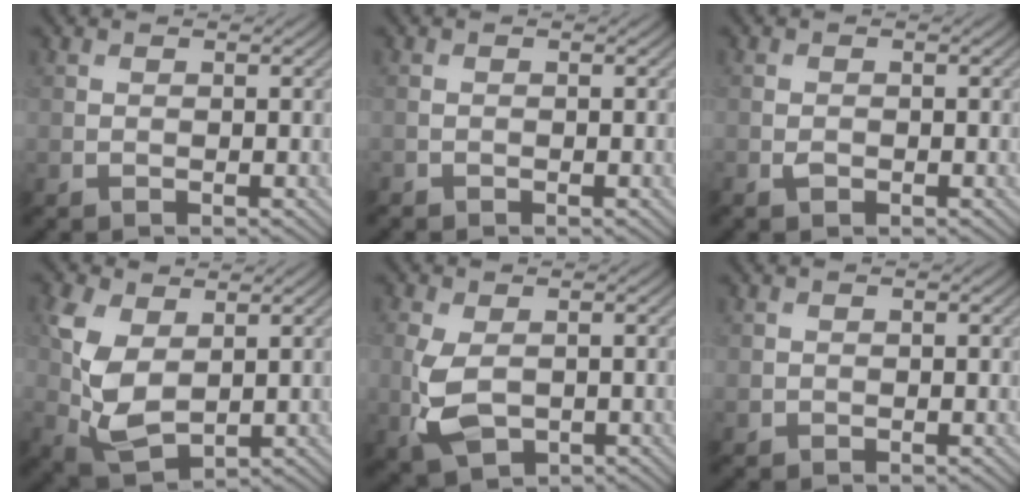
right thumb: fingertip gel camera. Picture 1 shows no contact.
{"total": 0.5, "force": [-0.4, 0.3, 0.0], "torque": [0.001, -0.004, -0.009]}
{"total": 0.9, "force": [-0.4, 0.6, 0.6], "torque": [-0.011, -0.002, -0.008]}
{"total": 7.8, "force": [1.4, 4.7, 6.1], "torque": [-0.161, -0.001, 0.026]}
{"total": 6.4, "force": [-1.2, 4.0, 4.9], "torque": [-0.130, -0.013, -0.020]}
{"total": 0.8, "force": [-0.1, 0.8, 0.1], "torque": [-0.002, -0.007, -0.001]}